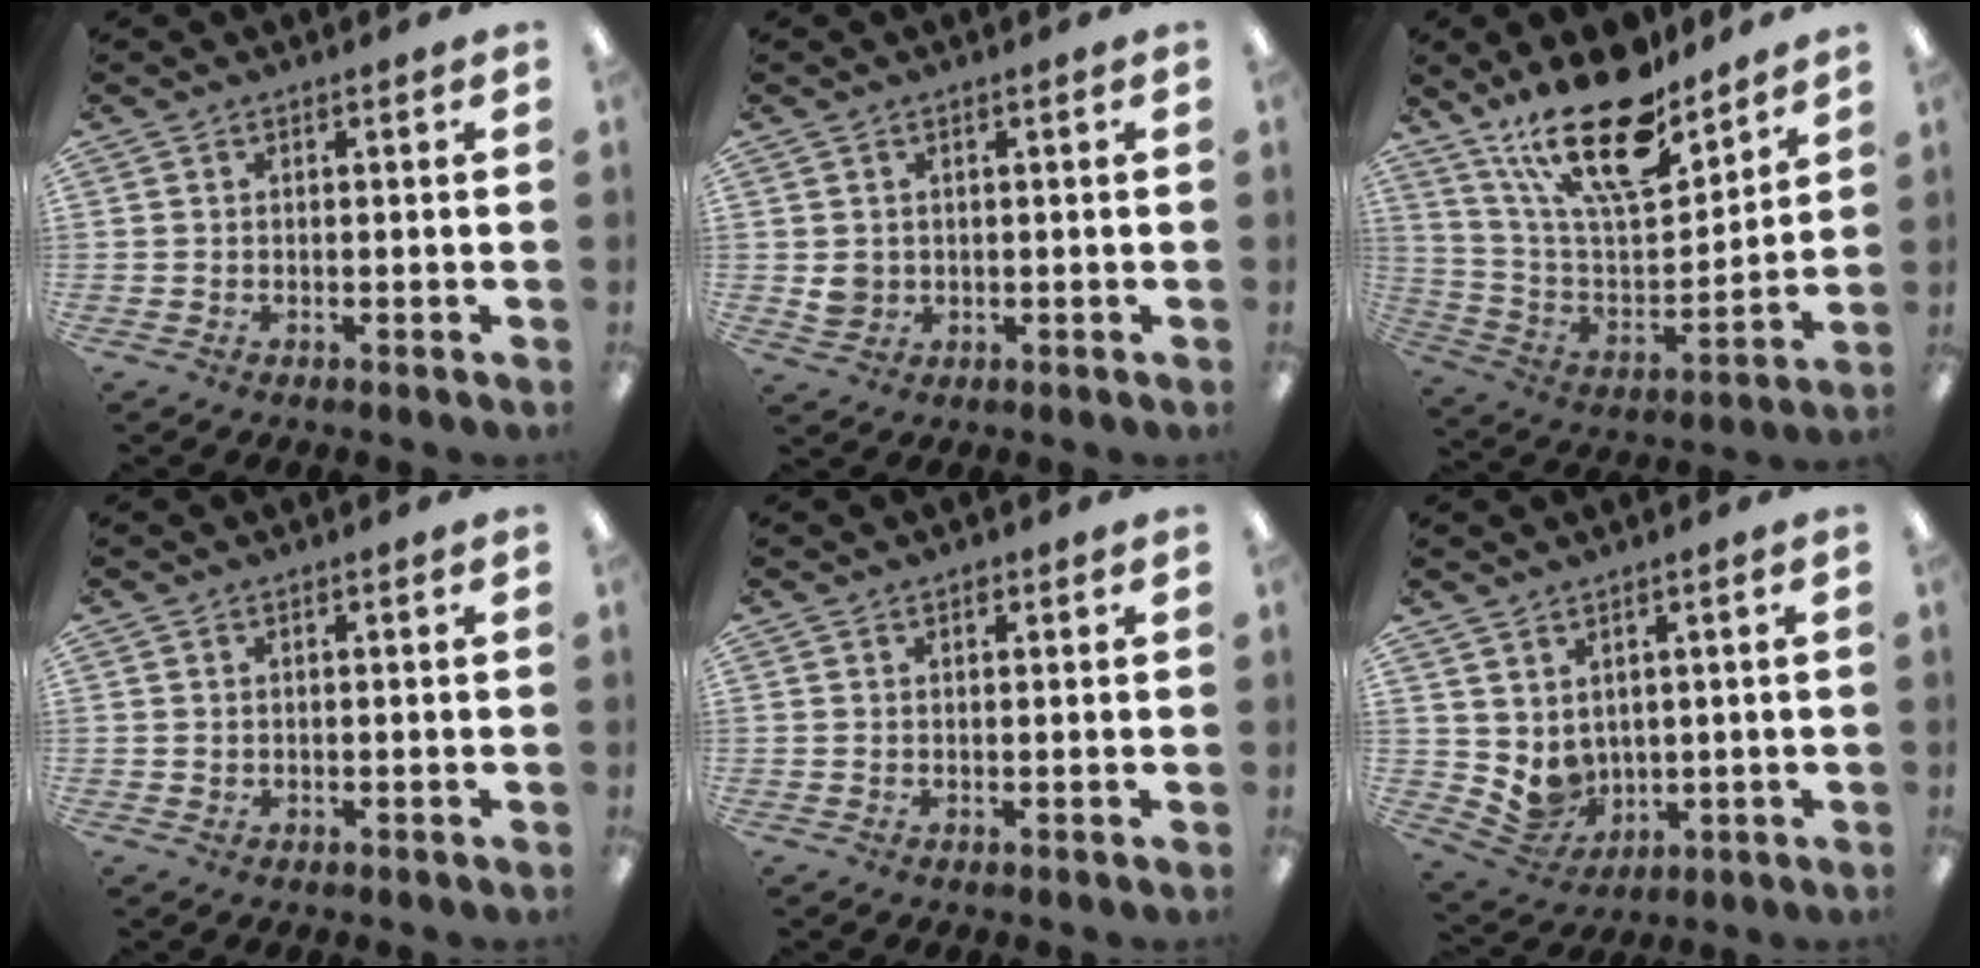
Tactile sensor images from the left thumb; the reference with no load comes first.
{"total": 3.2, "force": [0.8, 2.9, 1.0], "torque": [-0.006, -0.002, 0.013]}
{"total": 23.5, "force": [16.6, 8.5, 14.3], "torque": [-0.266, -0.099, 0.289]}
{"total": 0.6, "force": [0.3, 0.5, 0.0], "torque": [-0.001, 0.003, 0.006]}
{"total": 1.2, "force": [0.7, 0.7, 0.7], "torque": [-0.008, -0.001, 0.012]}
{"total": 5.6, "force": [2.9, 4.6, 1.4], "torque": [-0.036, -0.030, 0.061]}